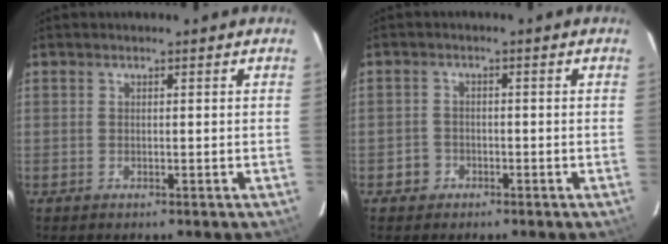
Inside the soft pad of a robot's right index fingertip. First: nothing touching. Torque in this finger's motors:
{"motor_torque": [-0.45, -0.15, -0.71, -0.21]}